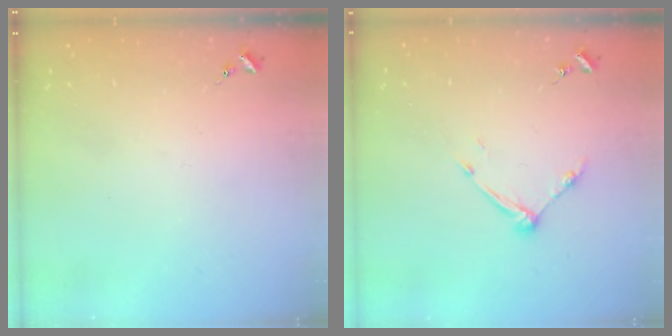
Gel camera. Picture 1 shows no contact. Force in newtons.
{"total": 8.4, "press": 8.4, "slide": 0.5}